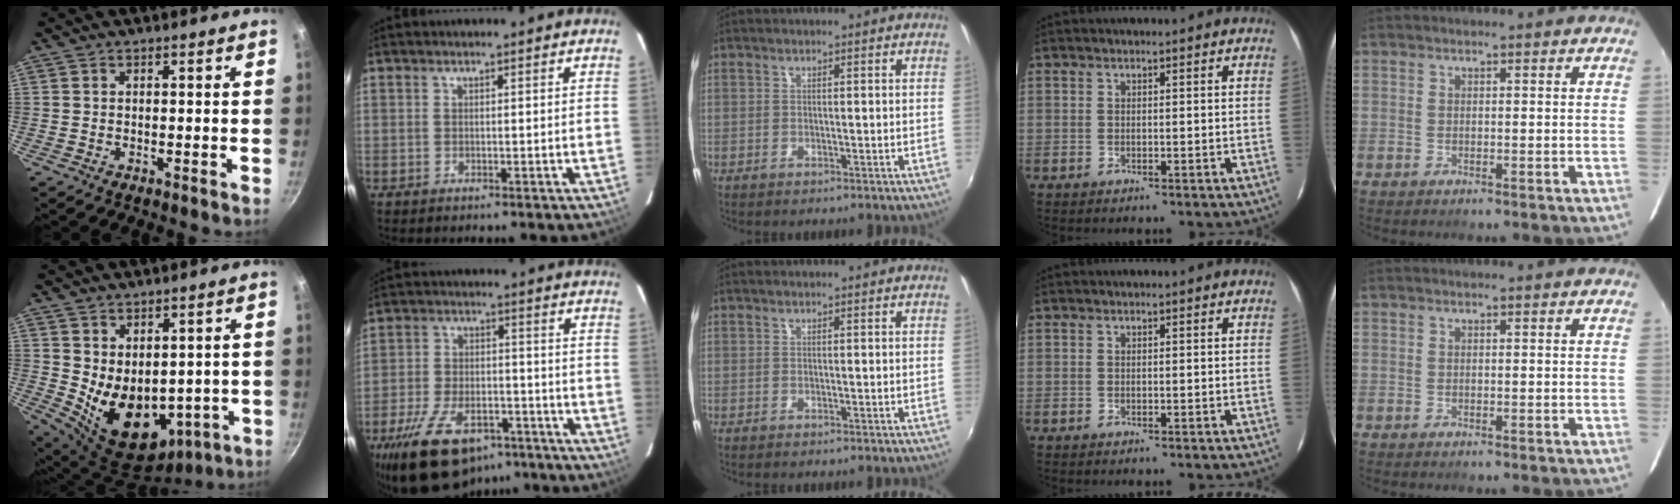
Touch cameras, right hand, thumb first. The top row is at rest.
{"thumb": {"total": 13.1, "force": [0.5, 9.4, 9.1], "torque": [-0.118, -0.030, 0.043]}, "index": {"total": 19.4, "force": [-13.2, 9.7, 10.4], "torque": [-0.220, -0.013, -0.205]}}